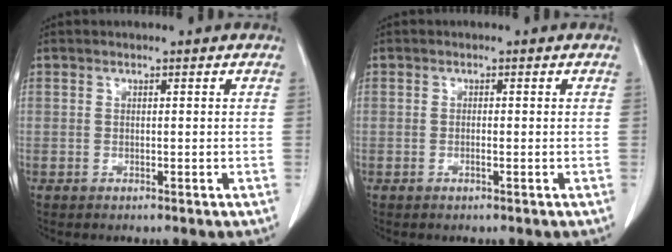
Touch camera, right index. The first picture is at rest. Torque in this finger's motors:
{"motor_torque": [-0.23, 0.17, -0.11, -0.01]}